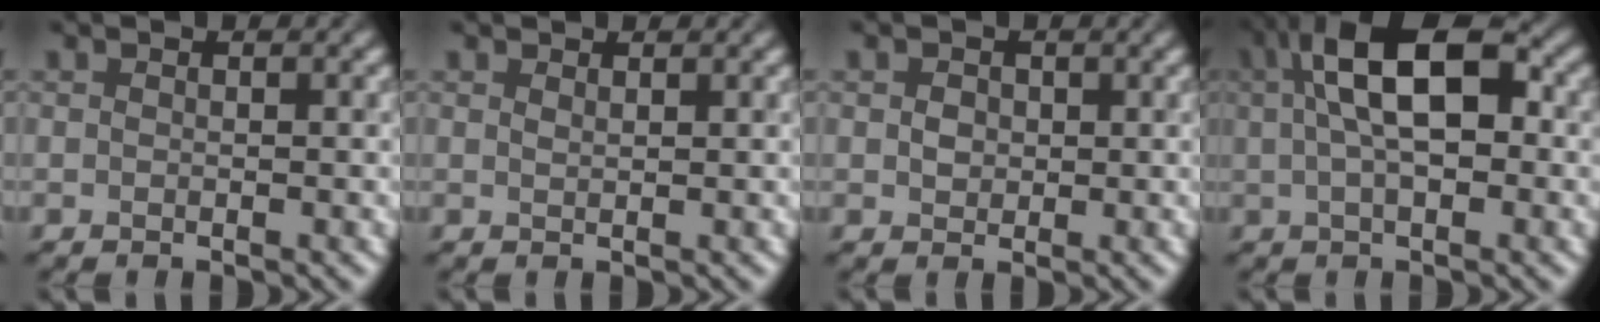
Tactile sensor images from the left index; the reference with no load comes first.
{"total": 0.0}
{"total": 0.9, "force": [0.1, 0.9, 0.1], "torque": [-0.003, 0.002, 0.002]}
{"total": 8.8, "force": [2.0, 3.8, 7.7], "torque": [-0.120, 0.023, 0.027]}